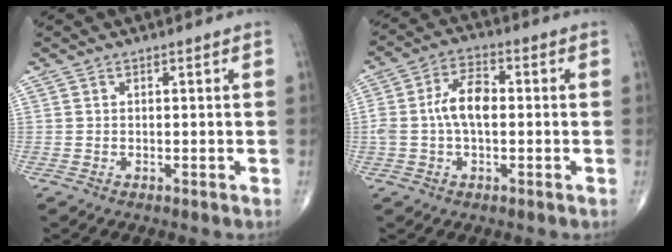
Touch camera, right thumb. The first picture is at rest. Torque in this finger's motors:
{"motor_torque": [0.52, 0.17, 0.90, 0.05, 0.07]}